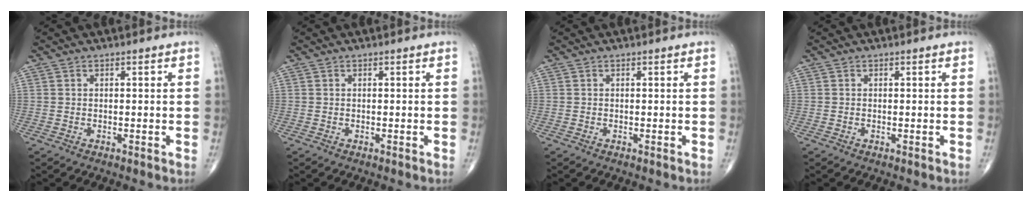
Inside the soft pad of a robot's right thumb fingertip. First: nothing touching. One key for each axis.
{"total": 0.0}
{"total": 0.0}
{"total": 0.0}